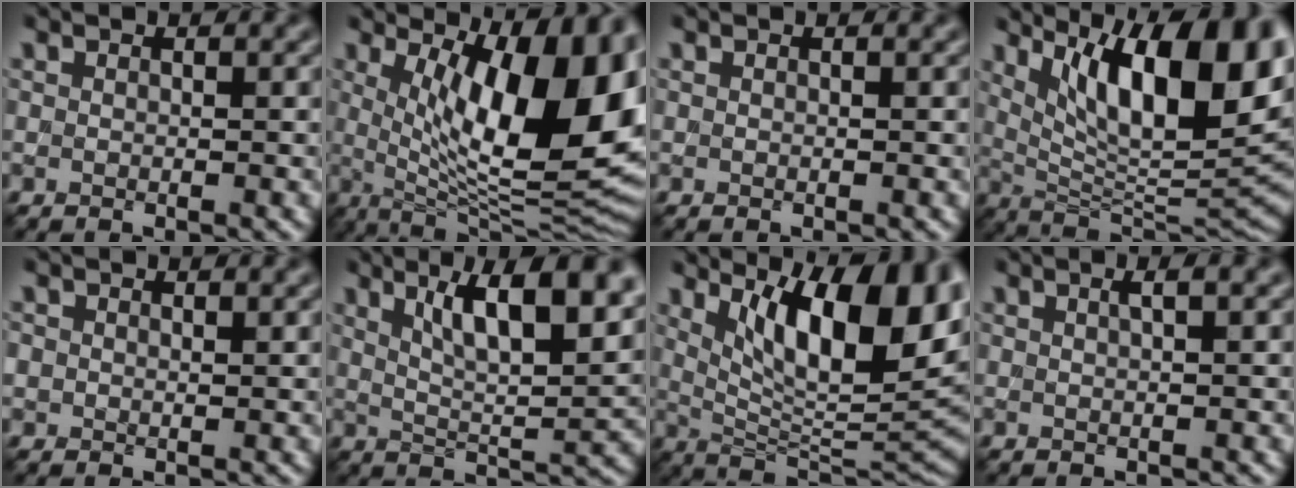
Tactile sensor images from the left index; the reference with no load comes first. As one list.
[{"total": 14.5, "force": [2.9, 5.0, 13.3], "torque": [-0.168, -0.012, 0.046]}, {"total": 0.0}, {"total": 14.2, "force": [5.6, 4.6, 12.3], "torque": [-0.164, 0.000, 0.093]}, {"total": 1.0, "force": [0.4, 0.8, 0.3], "torque": [-0.002, -0.001, 0.008]}, {"total": 10.3, "force": [4.8, 3.2, 8.6], "torque": [-0.108, 0.010, 0.069]}, {"total": 13.0, "force": [4.4, 4.5, 11.4], "torque": [-0.153, -0.002, 0.074]}, {"total": 1.1, "force": [0.5, 0.1, 1.0], "torque": [-0.016, 0.002, 0.006]}]